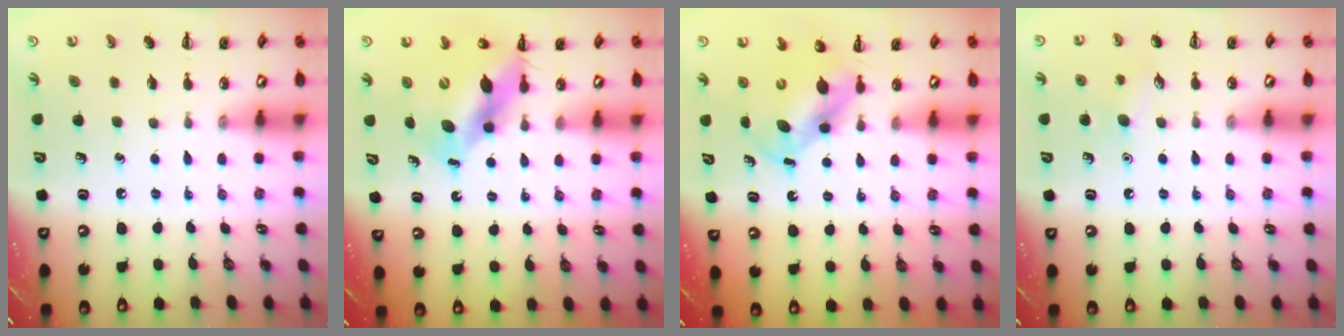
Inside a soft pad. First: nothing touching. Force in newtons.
{"total": 10.7, "press": 10.3, "slide": 2.7}
{"total": 6.3, "press": 6.2, "slide": 1.1}
{"total": 7.1, "press": 6.8, "slide": 2.1}